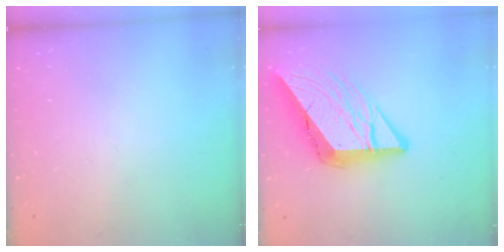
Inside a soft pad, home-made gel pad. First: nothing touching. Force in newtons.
{"total": 17.8, "press": 17.7, "slide": 2.2}